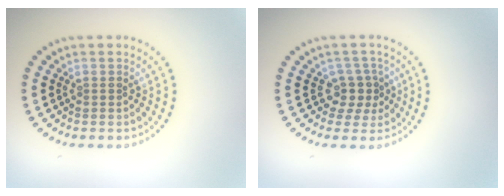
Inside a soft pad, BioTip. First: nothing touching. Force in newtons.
{"total": 2.5, "press": 1.8, "slide": 1.8}